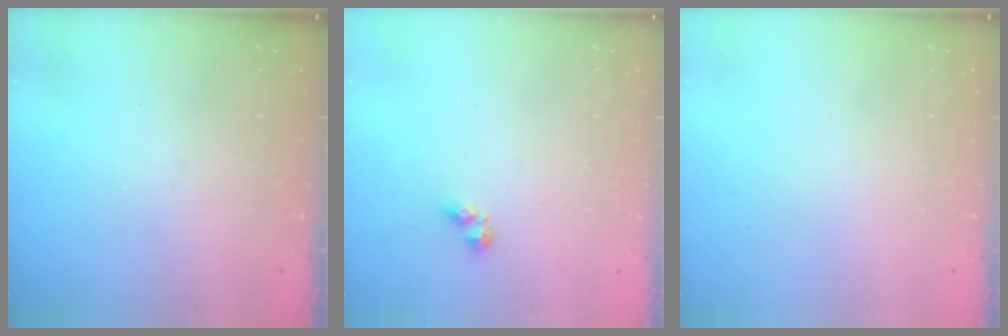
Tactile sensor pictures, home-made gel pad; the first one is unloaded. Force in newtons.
{"total": 3.4, "press": 3.4, "slide": 0.6}
{"total": 0.0}